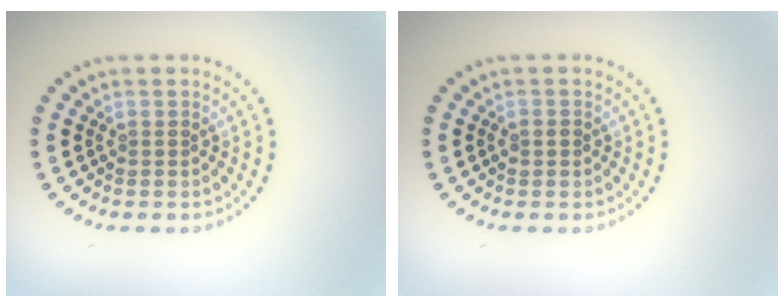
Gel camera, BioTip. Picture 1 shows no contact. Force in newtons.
{"total": 1.1, "press": 1.1, "slide": 0.1}